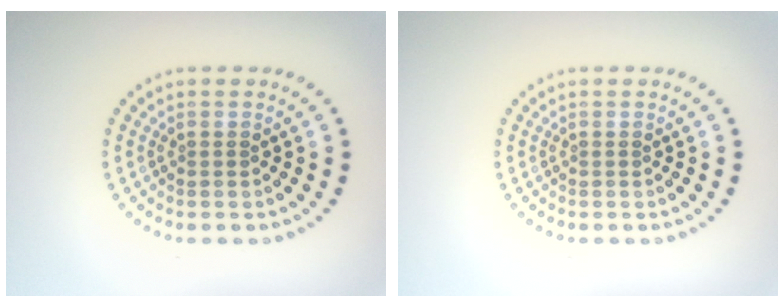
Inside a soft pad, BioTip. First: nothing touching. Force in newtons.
{"total": 0.0}